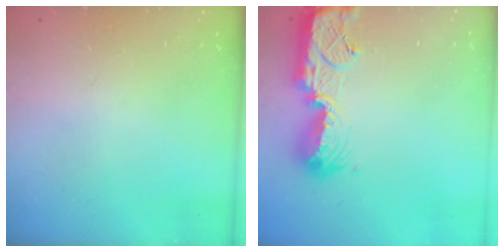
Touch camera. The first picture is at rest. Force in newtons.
{"total": 13.1, "press": 13.1, "slide": 0.8}